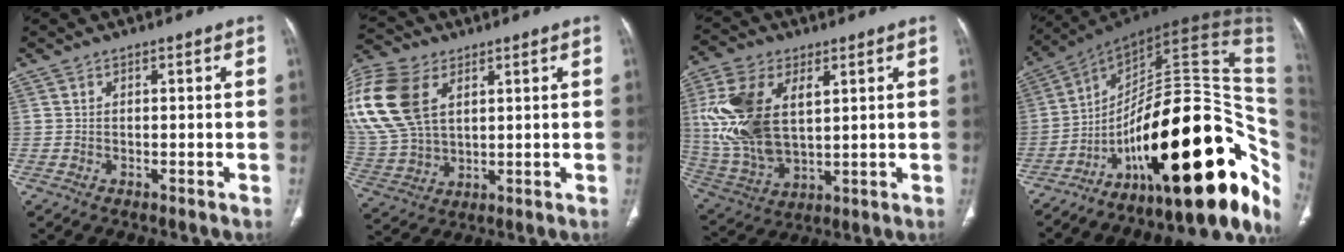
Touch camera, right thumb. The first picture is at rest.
{"total": 23.3, "force": [8.3, 15.3, 15.5], "torque": [-0.381, 0.012, 0.167]}
{"total": 18.5, "force": [4.5, 10.7, 14.4], "torque": [-0.292, -0.012, 0.094]}
{"total": 36.4, "force": [-9.0, 14.4, 32.2], "torque": [-0.356, 0.075, -0.131]}